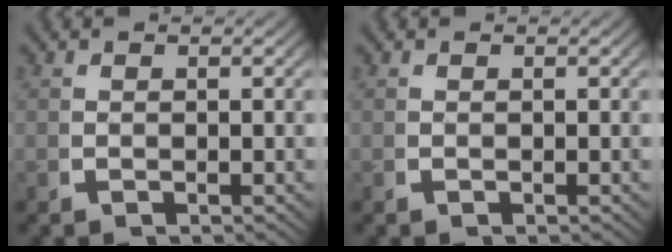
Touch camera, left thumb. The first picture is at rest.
{"total": 0.0}